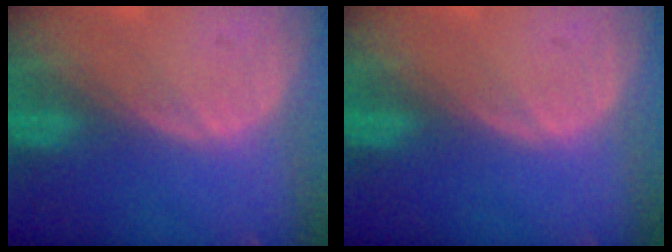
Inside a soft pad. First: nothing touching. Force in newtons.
{"total": 0.0}